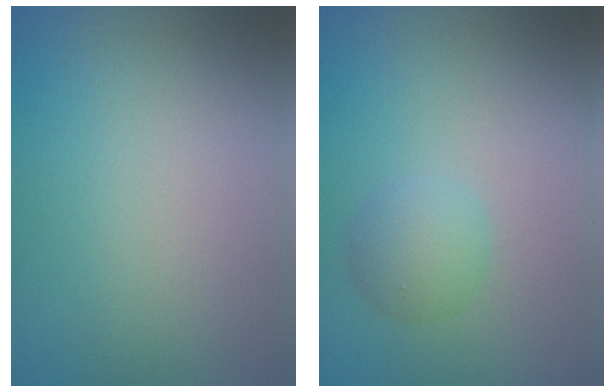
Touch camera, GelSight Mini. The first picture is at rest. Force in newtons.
{"total": 2.4, "press": 2.4, "slide": 0.2}